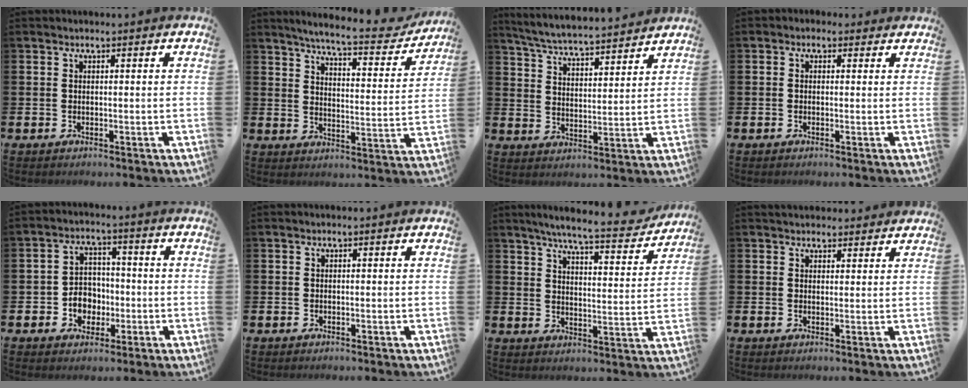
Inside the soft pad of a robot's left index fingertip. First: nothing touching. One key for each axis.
{"total": 6.9, "fx": 6.3, "fy": 0.5, "fz": 2.6, "tx": -0.061, "ty": -0.048, "tz": 0.101}
{"total": 5.5, "fx": 5.4, "fy": 0.2, "fz": 1.1, "tx": -0.049, "ty": -0.041, "tz": 0.093}
{"total": 0.7, "fx": 0.0, "fy": 0.7, "fz": 0.3, "tx": -0.006, "ty": 0.007, "tz": -0.002}
{"total": 4.7, "fx": -1.2, "fy": 4.2, "fz": 1.8, "tx": -0.037, "ty": 0.005, "tz": -0.028}
{"total": 0.0}
{"total": 7.1, "fx": 6.5, "fy": 0.4, "fz": 2.8, "tx": -0.063, "ty": -0.045, "tz": 0.107}
{"total": 2.6, "fx": 2.5, "fy": 0.8, "fz": 0.0, "tx": 0.004, "ty": -0.009, "tz": 0.045}